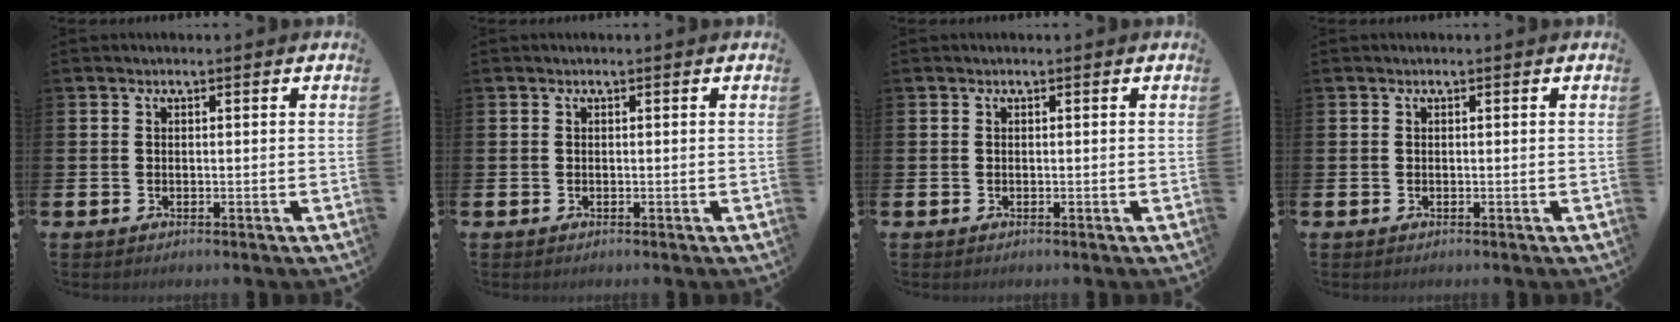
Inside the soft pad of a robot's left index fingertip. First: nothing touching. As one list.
[{"total": 0.0}, {"total": 0.0}, {"total": 0.0}]